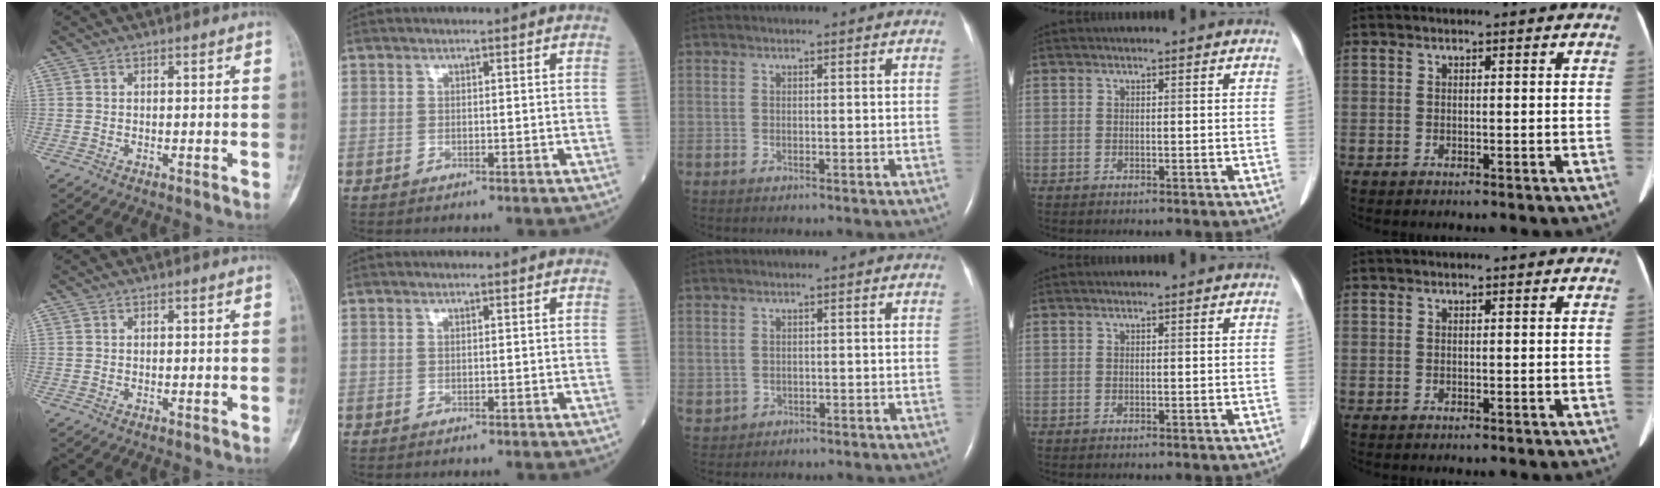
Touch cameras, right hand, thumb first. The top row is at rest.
{"middle": {"total": 2.0, "force": [0.0, 1.9, 0.8], "torque": [-0.022, 0.001, 0.014]}}